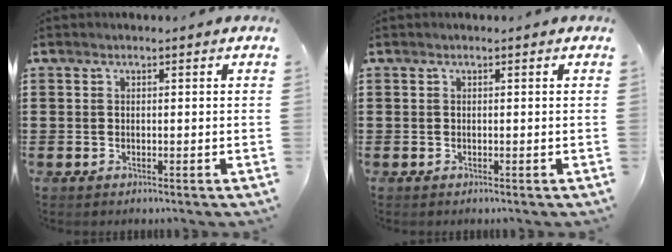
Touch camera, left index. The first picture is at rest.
{"total": 0.0}